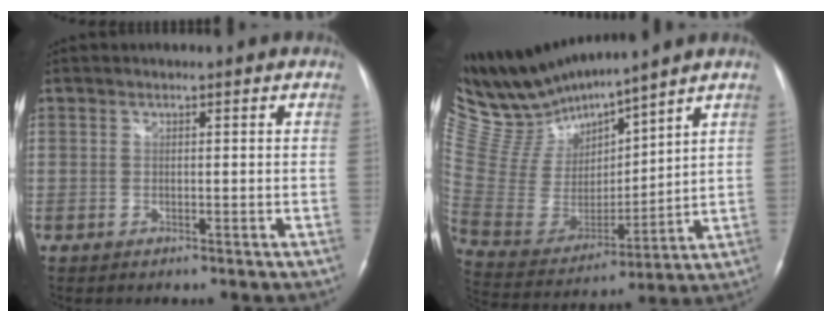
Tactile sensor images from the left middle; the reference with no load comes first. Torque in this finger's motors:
{"motor_torque": [-0.03, -0.93, -0.15, -0.02]}